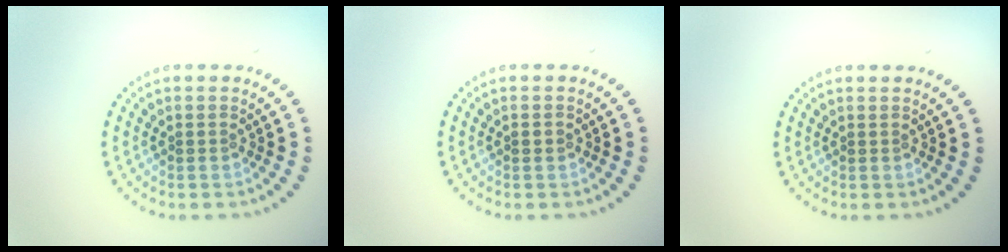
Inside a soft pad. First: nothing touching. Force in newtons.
{"total": 0.8, "press": 0.8, "slide": 0.1}
{"total": 0.0}